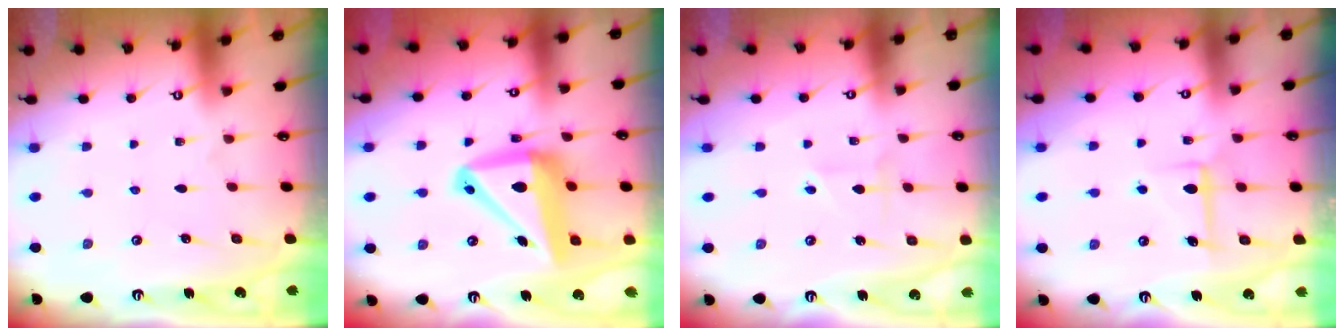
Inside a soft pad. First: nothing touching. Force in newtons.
{"total": 15.0, "press": 14.7, "slide": 2.6}
{"total": 1.5, "press": 1.5, "slide": 0.2}
{"total": 6.6, "press": 6.6, "slide": 0.3}